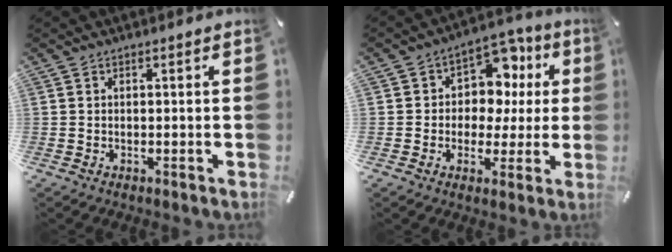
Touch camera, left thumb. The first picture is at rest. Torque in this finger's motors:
{"motor_torque": [0.32, 0.25, 0.45, 0.28, 0.02]}